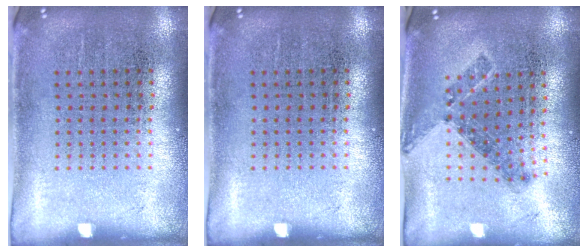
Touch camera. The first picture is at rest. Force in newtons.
{"total": 0.0}
{"total": 0.8, "press": 0.8, "slide": 0.3}